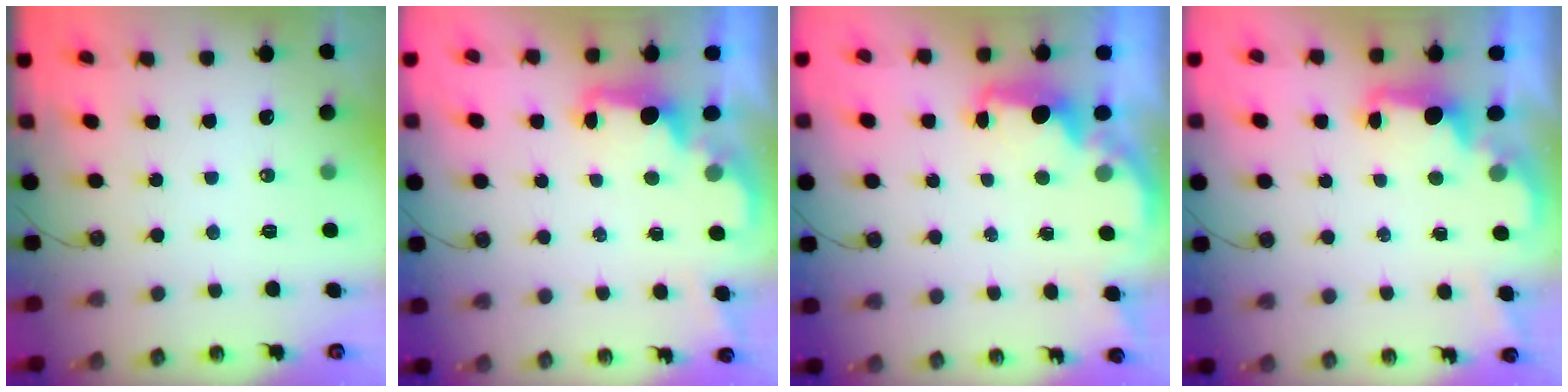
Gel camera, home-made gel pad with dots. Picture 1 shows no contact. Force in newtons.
{"total": 2.2, "press": 2.1, "slide": 0.7}
{"total": 2.2, "press": 2.1, "slide": 0.7}
{"total": 2.2, "press": 2.1, "slide": 0.7}